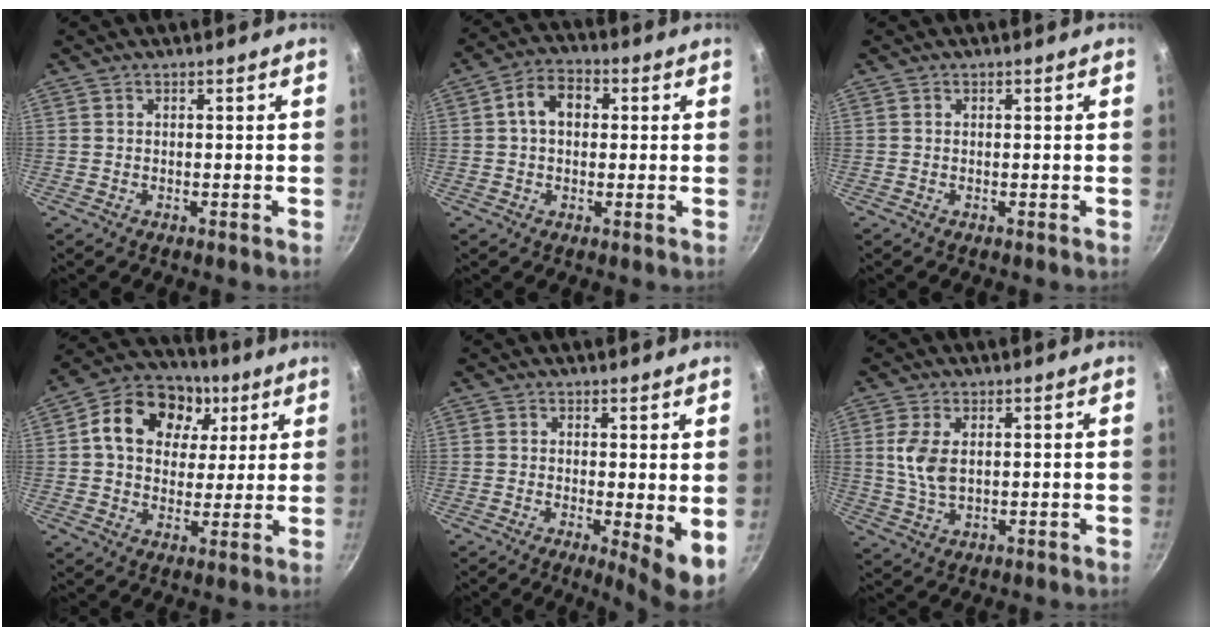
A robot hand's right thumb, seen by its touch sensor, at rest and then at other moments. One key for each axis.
{"total": 7.5, "fx": 1.2, "fy": 5.4, "fz": 5.1, "tx": -0.062, "ty": 0.018, "tz": 0.008}
{"total": 0.0}
{"total": 17.3, "fx": 5.2, "fy": 13.2, "fz": 10.0, "tx": -0.155, "ty": 0.011, "tz": 0.072}
{"total": 5.6, "fx": 0.0, "fy": 1.5, "fz": 5.4, "tx": -0.078, "ty": -0.016, "tz": 0.001}
{"total": 6.5, "fx": 1.2, "fy": 3.7, "fz": 5.2, "tx": -0.108, "ty": -0.003, "tz": 0.026}